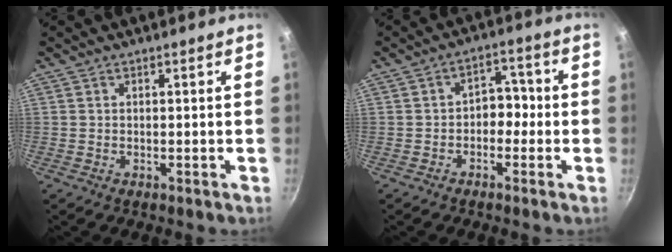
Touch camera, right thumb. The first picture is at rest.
{"total": 5.3, "force": [-1.2, 3.9, 3.5], "torque": [-0.018, 0.028, -0.031]}